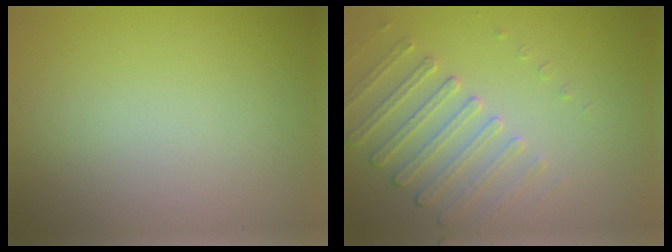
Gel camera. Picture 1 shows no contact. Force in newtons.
{"total": 2.5, "press": 2.2, "slide": 1.3}